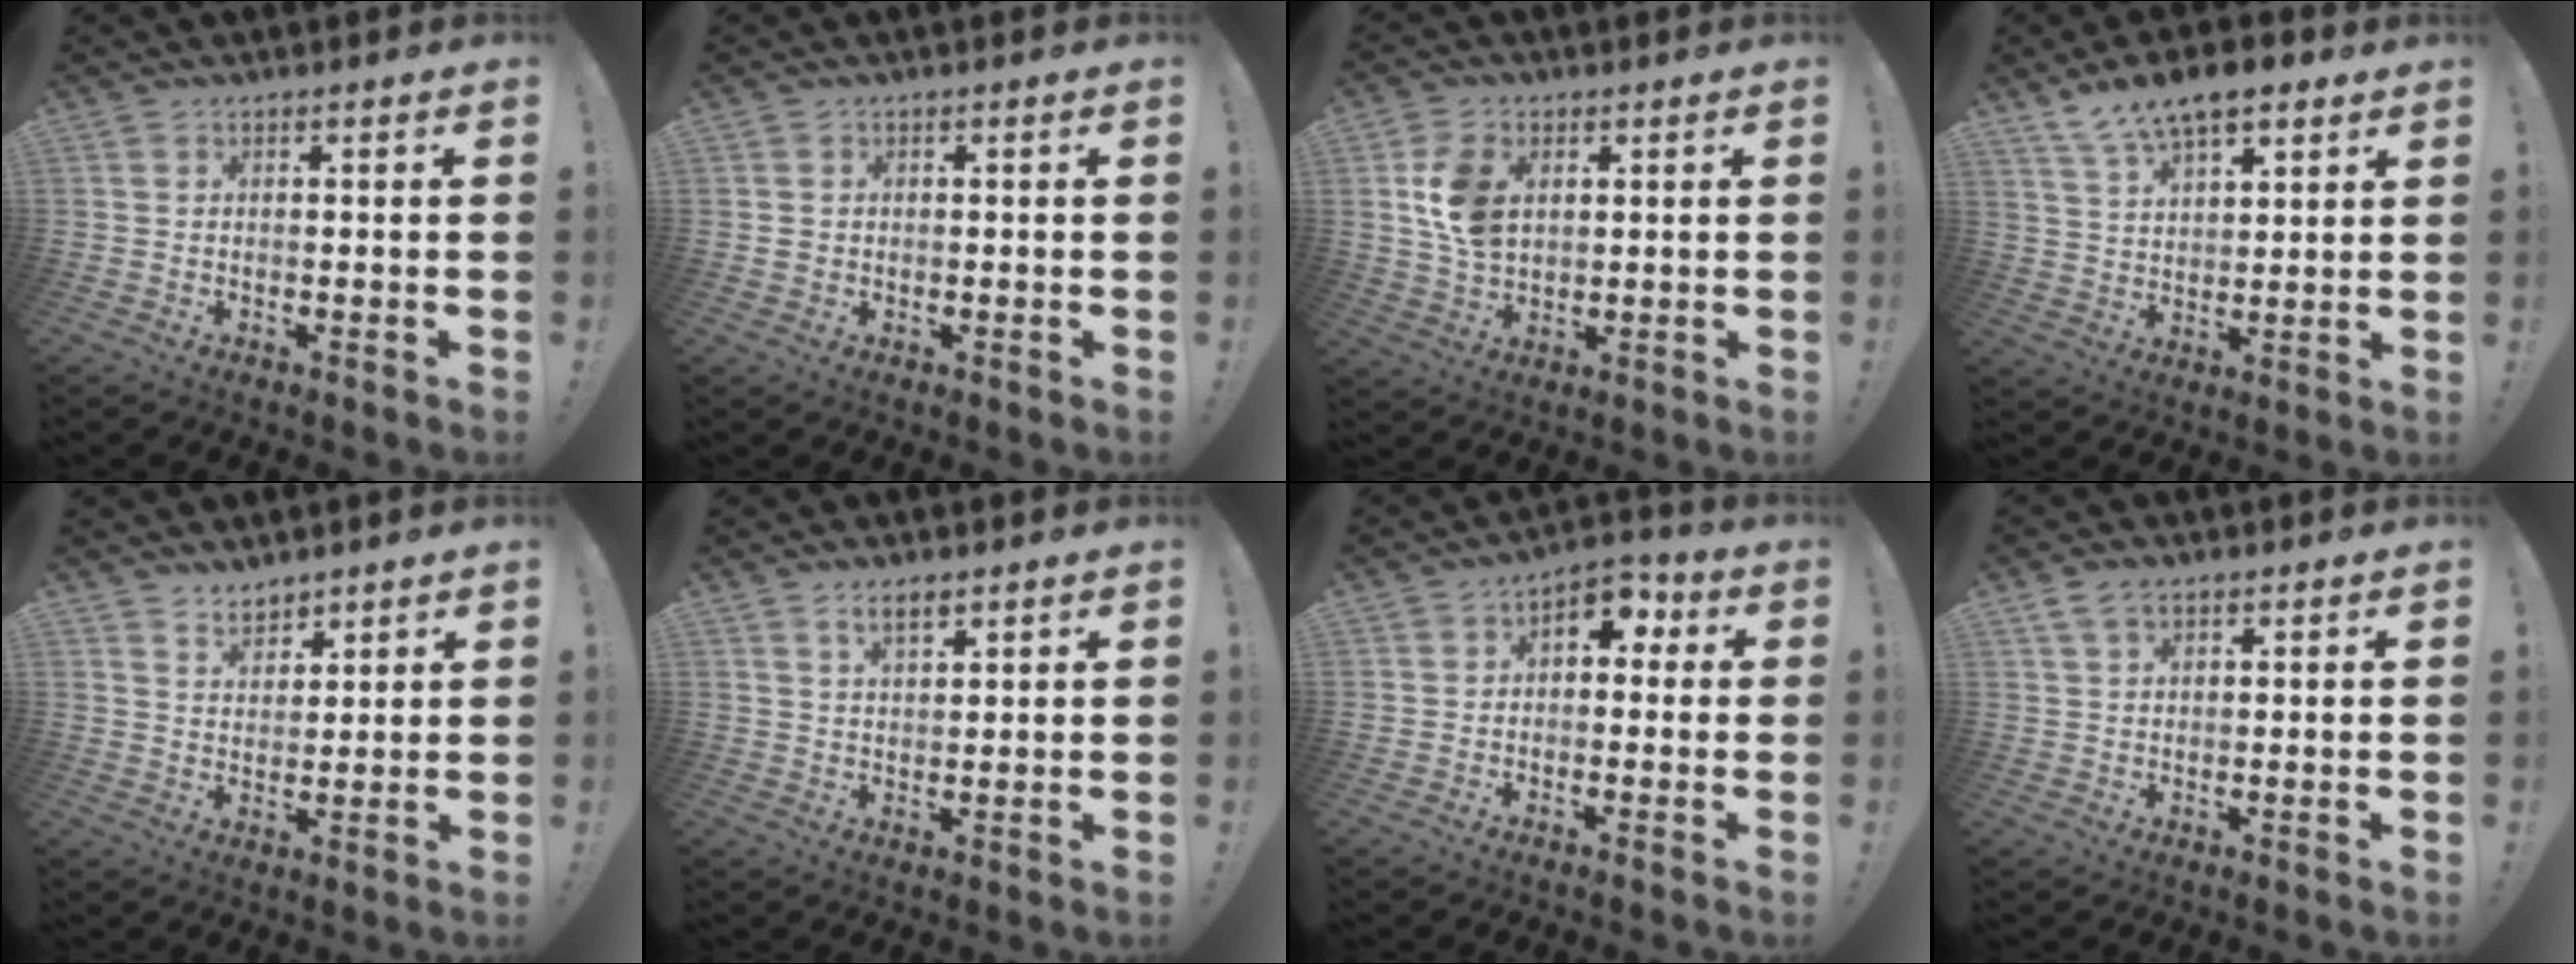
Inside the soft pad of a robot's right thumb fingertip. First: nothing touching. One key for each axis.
{"total": 1.6, "fx": 0.3, "fy": 1.5, "fz": 0.5, "tx": -0.001, "ty": 0.001, "tz": 0.005}
{"total": 10.3, "fx": 2.7, "fy": 7.3, "fz": 6.9, "tx": -0.123, "ty": -0.003, "tz": 0.049}
{"total": 11.1, "fx": 8.1, "fy": 4.9, "fz": 5.8, "tx": -0.098, "ty": -0.041, "tz": 0.150}
{"total": 5.5, "fx": 4.7, "fy": 2.7, "fz": 1.1, "tx": -0.009, "ty": -0.035, "tz": 0.087}
{"total": 4.5, "fx": 2.9, "fy": 1.7, "fz": 3.0, "tx": -0.042, "ty": -0.015, "tz": 0.048}
{"total": 5.6, "fx": 1.3, "fy": 3.9, "fz": 3.8, "tx": -0.047, "ty": 0.001, "tz": 0.023}
{"total": 4.3, "fx": 2.5, "fy": 2.3, "fz": 2.6, "tx": -0.052, "ty": 0.000, "tz": 0.050}